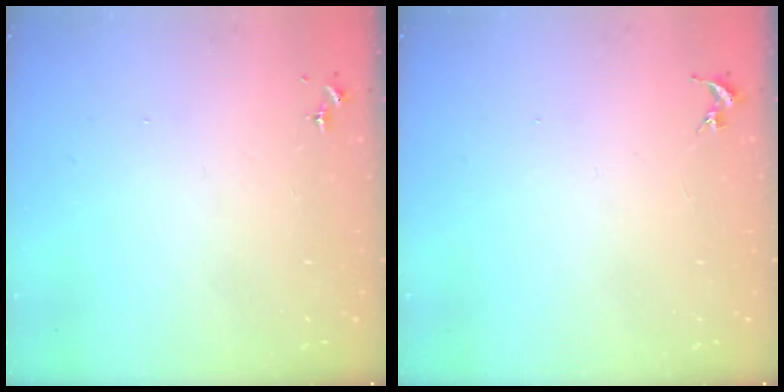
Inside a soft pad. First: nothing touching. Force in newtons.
{"total": 0.0}